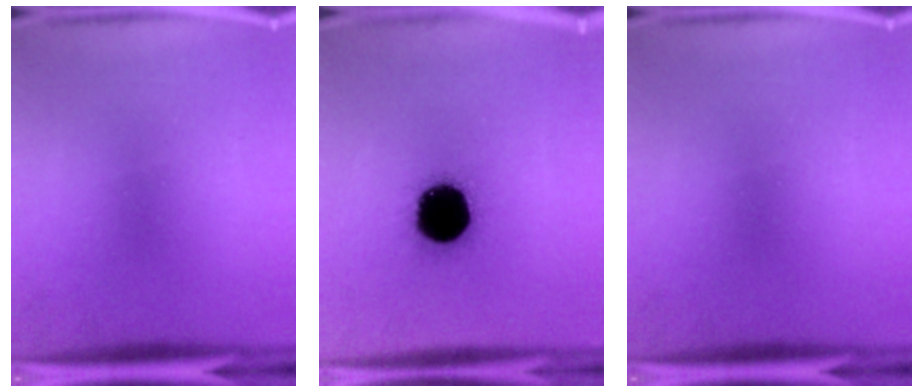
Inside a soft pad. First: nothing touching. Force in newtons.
{"total": 18.3}
{"total": 0.0}